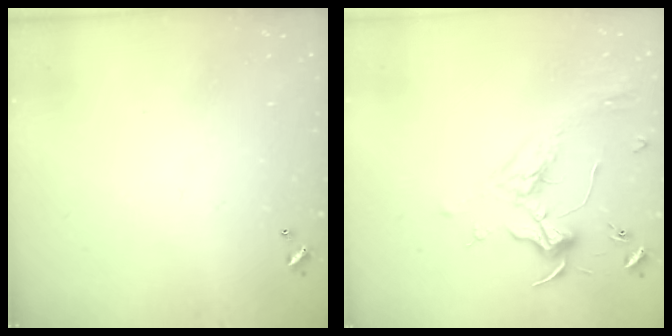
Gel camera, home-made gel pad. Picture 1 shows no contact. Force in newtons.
{"total": 1.8, "press": 1.7, "slide": 0.7}